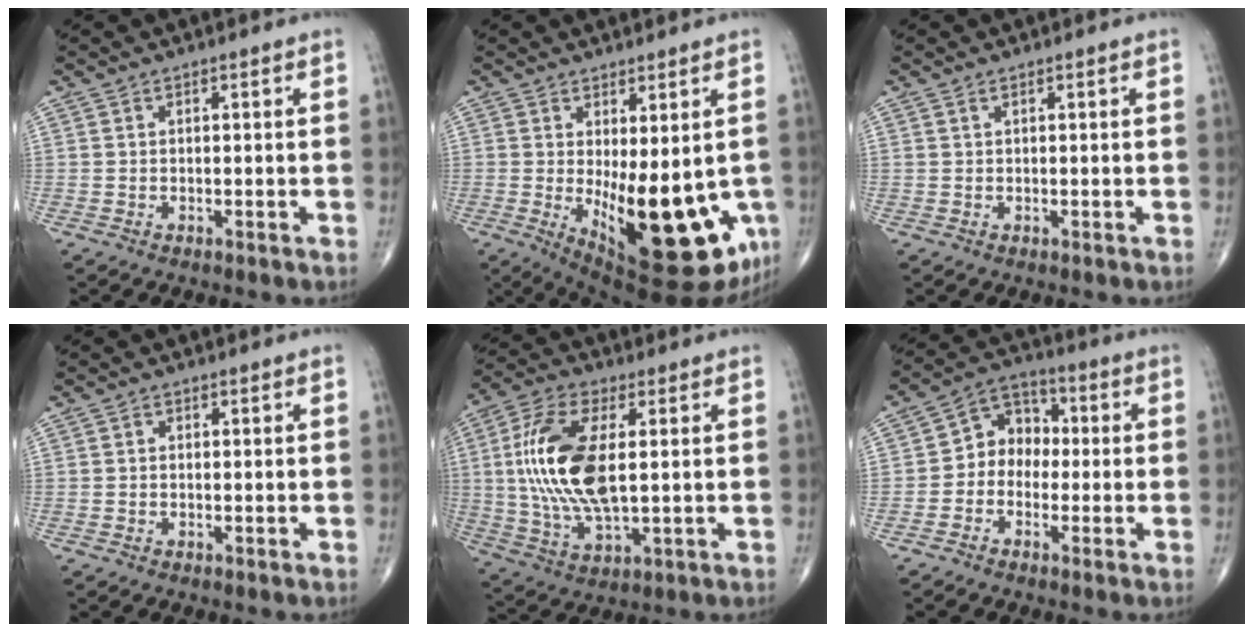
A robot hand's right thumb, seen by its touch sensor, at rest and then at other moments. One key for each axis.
{"total": 19.9, "fx": -3.7, "fy": 8.1, "fz": 17.8, "tx": -0.217, "ty": -0.036, "tz": -0.026}
{"total": 0.6, "fx": 0.4, "fy": 0.2, "fz": 0.3, "tx": -0.009, "ty": 0.004, "tz": 0.008}
{"total": 0.8, "fx": 0.0, "fy": 0.7, "fz": 0.4, "tx": -0.003, "ty": 0.002, "tz": -0.002}
{"total": 17.5, "fx": 1.9, "fy": 7.9, "fz": 15.5, "tx": -0.321, "ty": -0.002, "tz": 0.037}
{"total": 9.4, "fx": -0.1, "fy": 7.6, "fz": 5.5, "tx": -0.048, "ty": 0.033, "tz": -0.016}